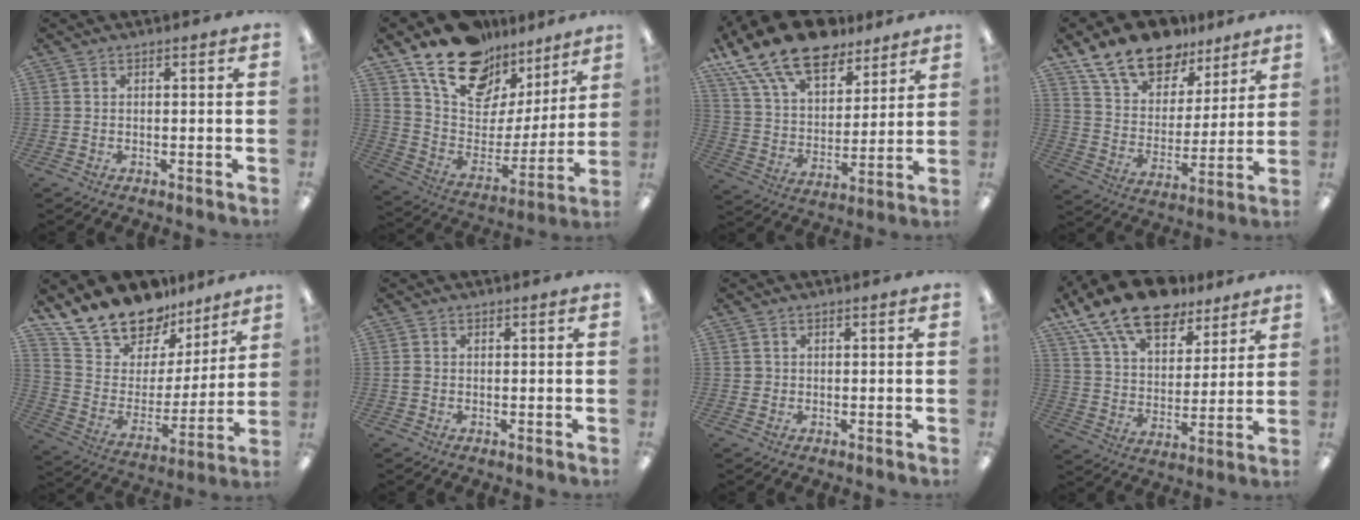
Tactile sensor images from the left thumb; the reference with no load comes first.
{"total": 19.7, "force": [14.0, 10.9, 8.4], "torque": [-0.151, -0.089, 0.256]}
{"total": 19.5, "force": [14.2, 9.2, 9.6], "torque": [-0.189, -0.079, 0.259]}
{"total": 16.2, "force": [12.4, 8.5, 6.1], "torque": [-0.121, -0.072, 0.230]}
{"total": 17.3, "force": [15.6, 7.2, 2.5], "torque": [-0.082, -0.131, 0.290]}
{"total": 1.1, "force": [0.0, 0.9, 0.6], "torque": [-0.010, 0.004, -0.001]}
{"total": 1.1, "force": [0.3, 1.1, 0.1], "torque": [-0.003, 0.005, 0.005]}
{"total": 17.6, "force": [13.1, 8.2, 8.5], "torque": [-0.169, -0.070, 0.236]}